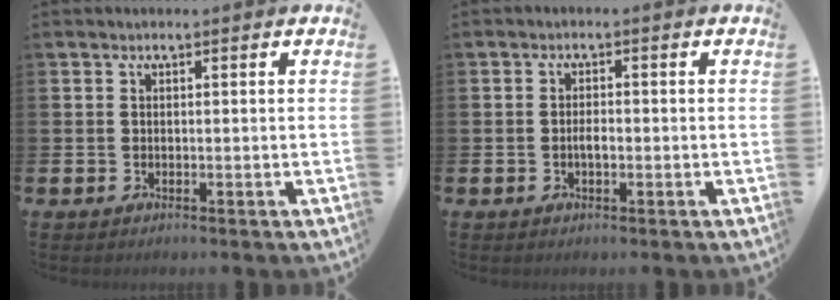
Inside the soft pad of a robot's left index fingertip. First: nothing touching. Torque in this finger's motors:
{"motor_torque": [0.49, 0.43, 0.01, 0.02]}